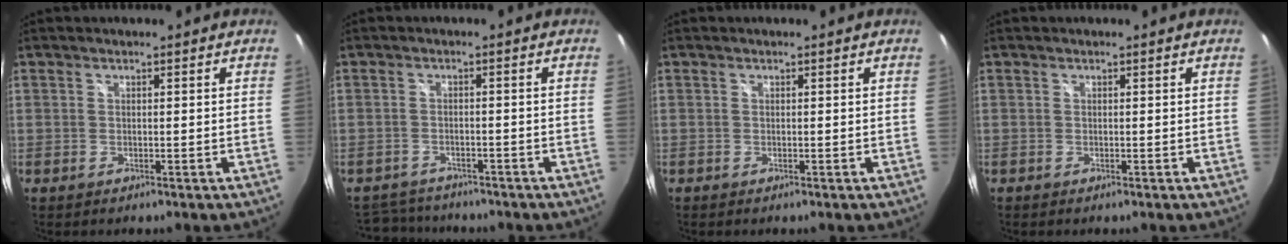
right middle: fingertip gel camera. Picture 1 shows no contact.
{"total": 6.9, "force": [-6.2, 2.8, 1.3], "torque": [-0.042, 0.001, -0.096]}
{"total": 0.0}
{"total": 0.0}